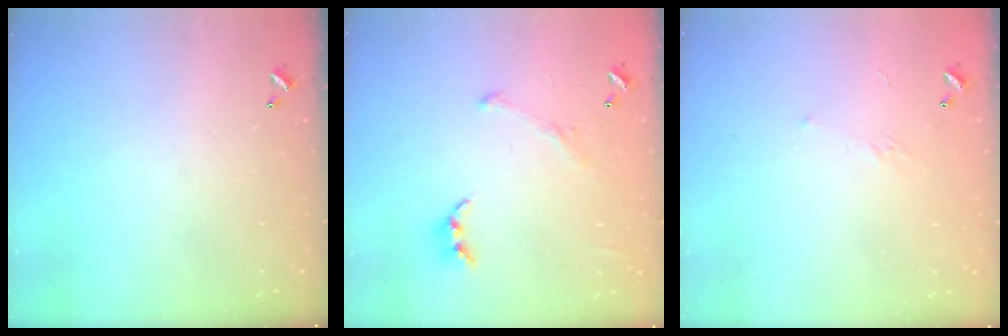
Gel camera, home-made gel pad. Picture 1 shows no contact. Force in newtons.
{"total": 2.3, "press": 2.1, "slide": 1.0}
{"total": 5.7, "press": 5.6, "slide": 1.1}